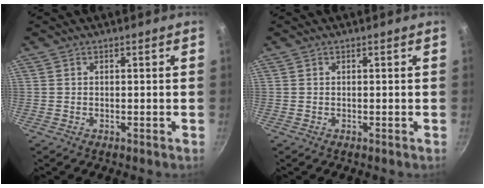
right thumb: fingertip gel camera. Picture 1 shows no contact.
{"total": 0.0}